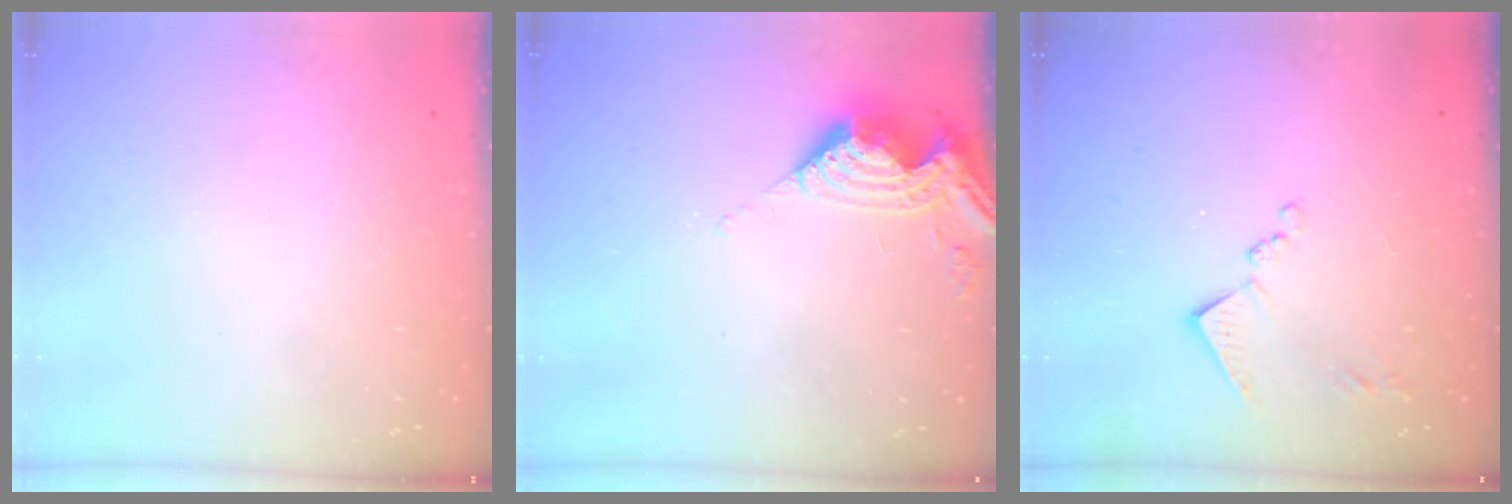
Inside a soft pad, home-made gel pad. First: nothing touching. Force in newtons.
{"total": 9.6, "press": 9.5, "slide": 1.4}
{"total": 9.1, "press": 9.1, "slide": 0.5}